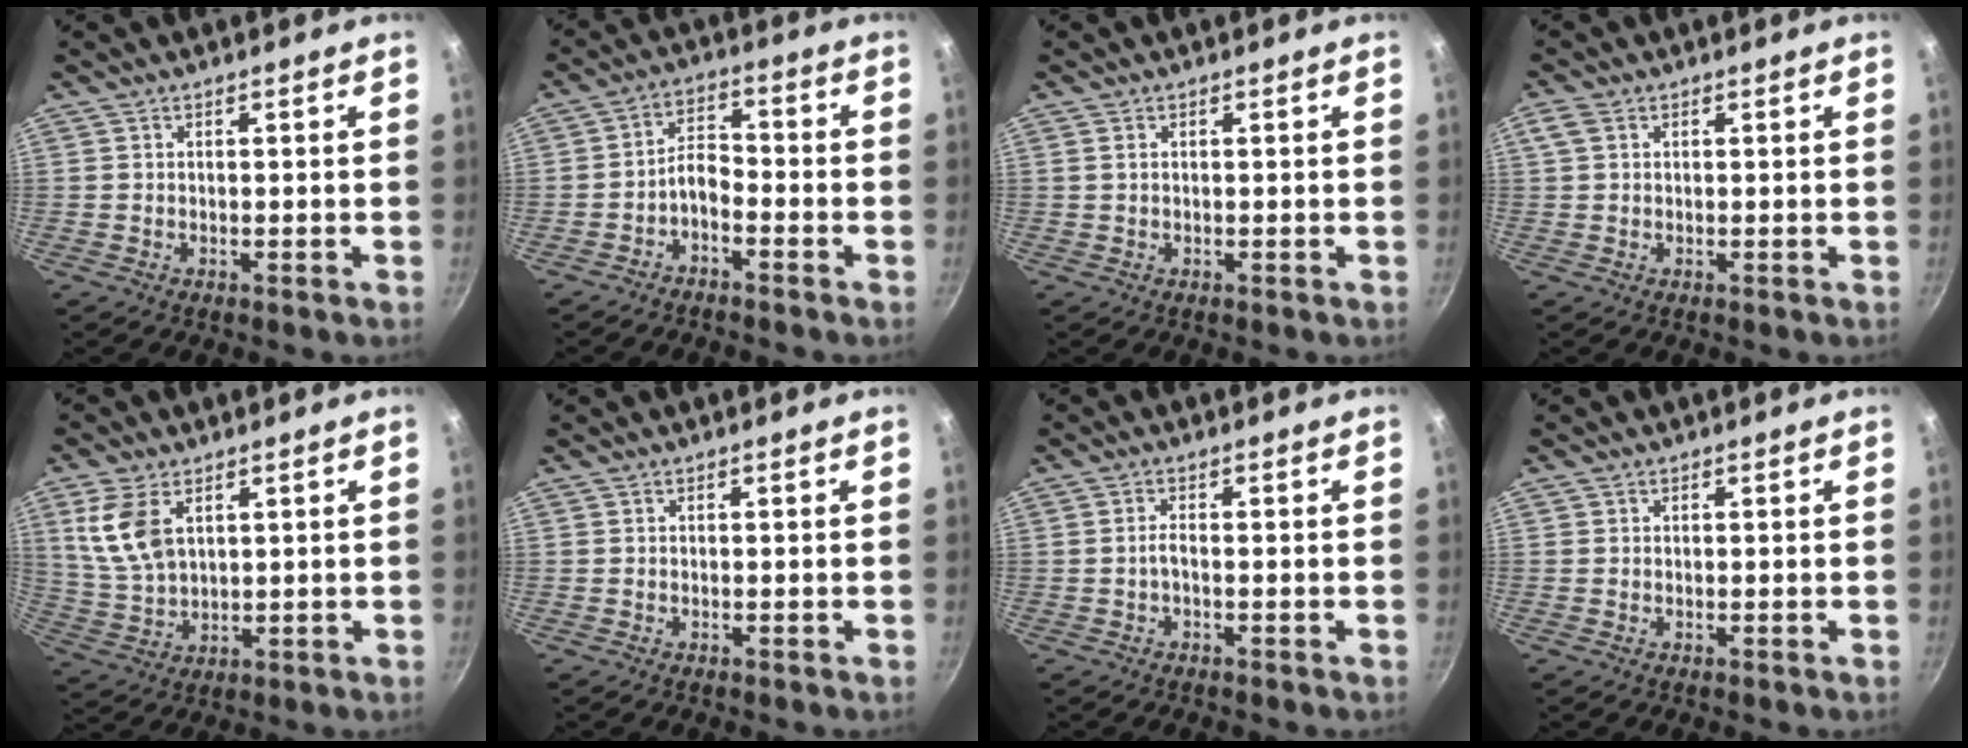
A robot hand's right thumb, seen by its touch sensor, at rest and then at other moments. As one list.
[{"total": 4.5, "force": [-2.9, 2.1, 2.8], "torque": [-0.047, 0.042, -0.056]}, {"total": 0.8, "force": [0.4, 0.4, 0.5], "torque": [-0.011, 0.001, 0.008]}, {"total": 2.5, "force": [0.9, 1.7, 1.5], "torque": [-0.029, 0.005, 0.019]}, {"total": 9.7, "force": [3.9, 5.7, 6.9], "torque": [-0.134, -0.016, 0.089]}, {"total": 0.0}, {"total": 1.5, "force": [-0.5, 0.3, 1.4], "torque": [-0.036, 0.006, -0.011]}, {"total": 0.0}]